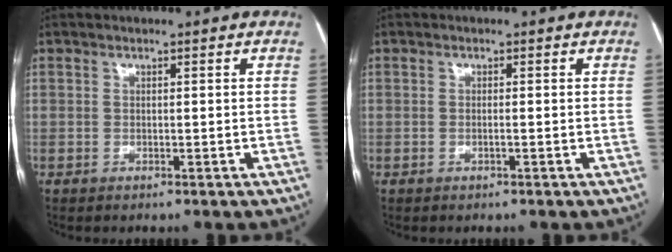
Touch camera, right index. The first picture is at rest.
{"total": 0.7, "force": [-0.2, 0.0, 0.6], "torque": [-0.012, 0.001, -0.003]}